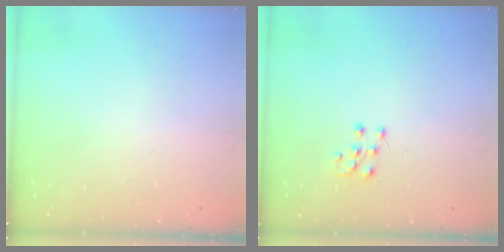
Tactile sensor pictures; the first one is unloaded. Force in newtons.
{"total": 6.0, "press": 5.9, "slide": 0.4}